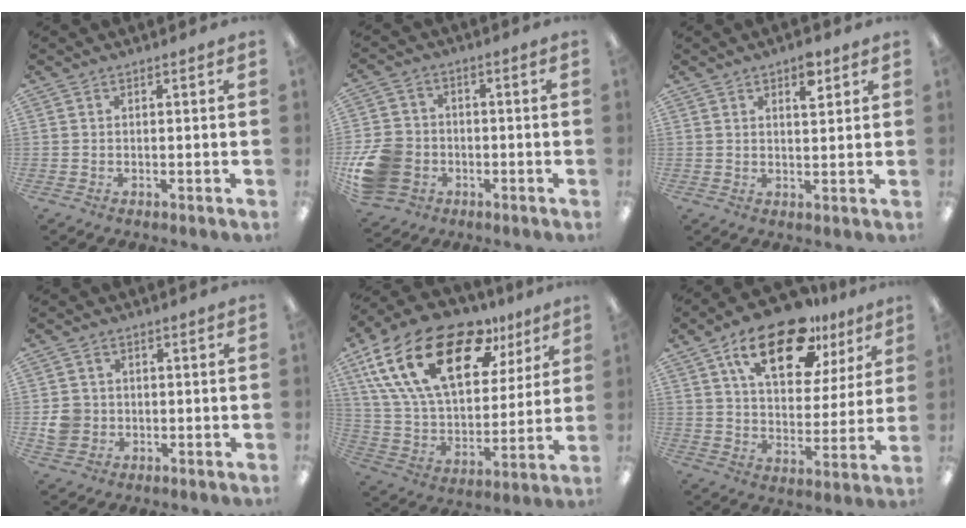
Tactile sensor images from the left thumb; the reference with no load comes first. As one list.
[{"total": 13.0, "force": [-4.0, 10.5, 6.6], "torque": [-0.143, 0.032, -0.067]}, {"total": 4.9, "force": [3.2, 2.1, 3.1], "torque": [-0.036, -0.011, 0.049]}, {"total": 5.1, "force": [-0.2, 4.9, 1.7], "torque": [-0.027, 0.005, -0.003]}, {"total": 26.4, "force": [13.0, 14.3, 17.9], "torque": [-0.336, -0.058, 0.230]}, {"total": 20.0, "force": [12.1, 9.5, 12.7], "torque": [-0.201, -0.047, 0.203]}]